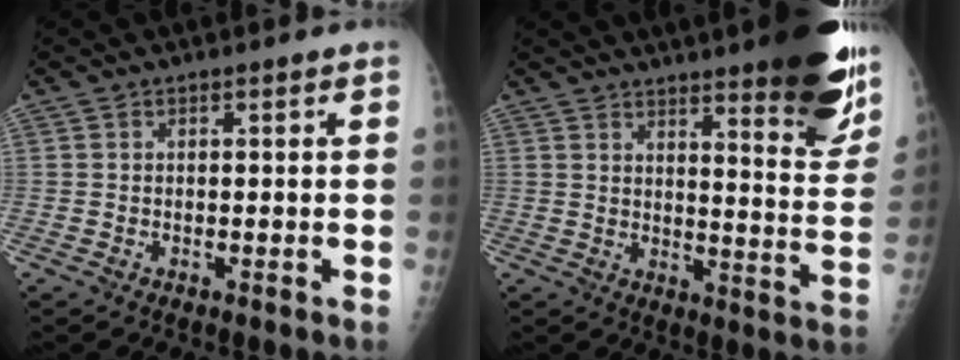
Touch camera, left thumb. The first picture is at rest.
{"total": 13.8, "force": [9.0, 1.7, 10.3], "torque": [-0.122, -0.050, 0.118]}